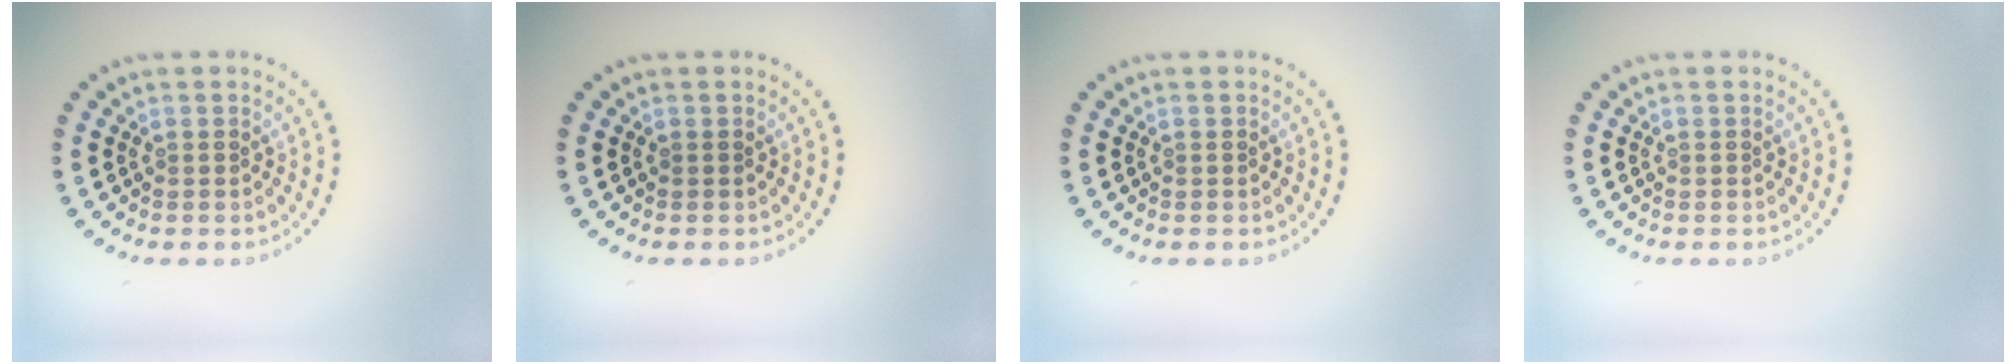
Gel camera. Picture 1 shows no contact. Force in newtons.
{"total": 0.0}
{"total": 0.0}
{"total": 0.0}